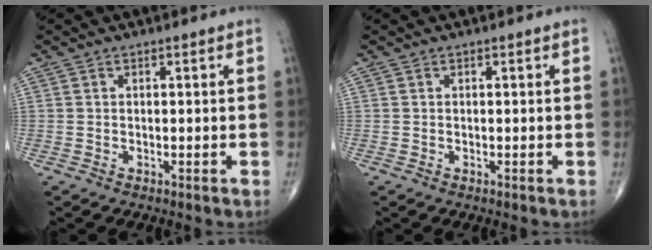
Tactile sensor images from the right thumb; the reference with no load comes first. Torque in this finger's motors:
{"motor_torque": [0.00, 0.00, -0.05, 0.05, 0.01]}